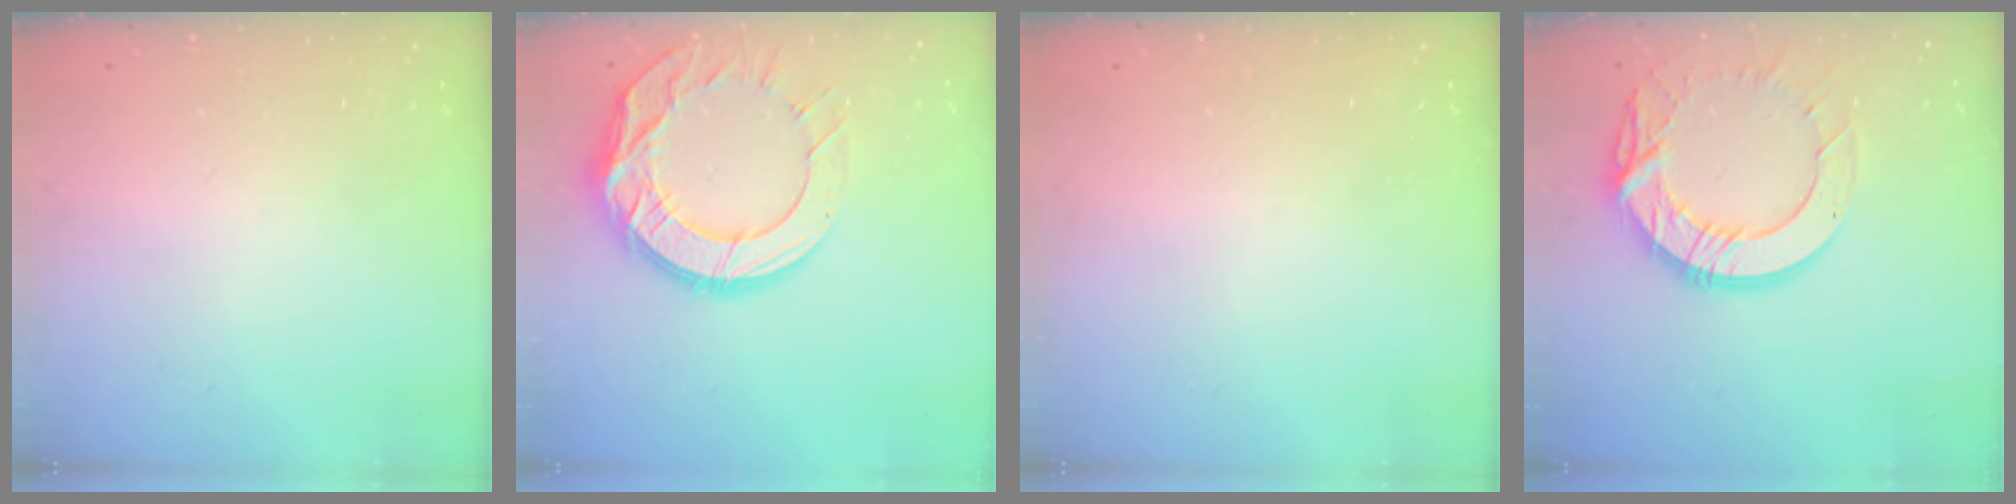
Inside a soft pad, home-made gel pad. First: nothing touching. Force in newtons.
{"total": 17.2, "press": 17.1, "slide": 1.4}
{"total": 0.0}
{"total": 16.0, "press": 15.9, "slide": 1.4}